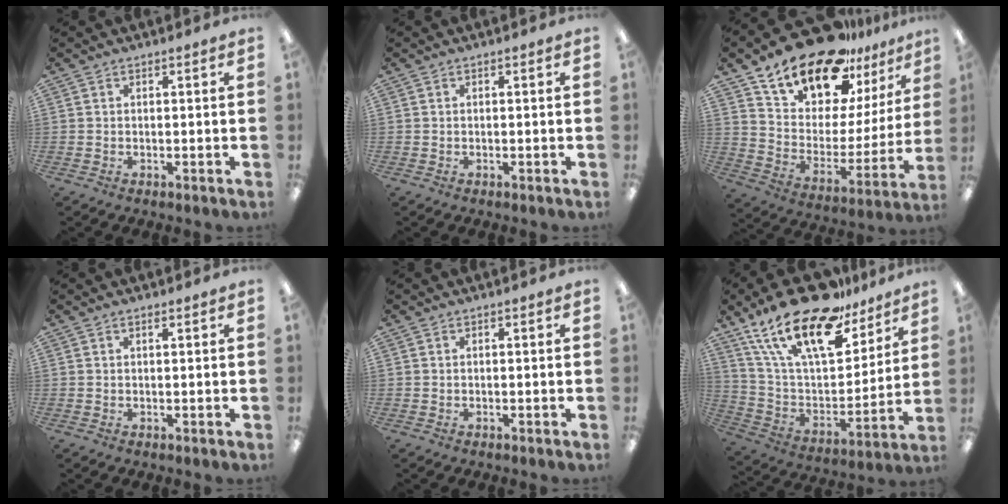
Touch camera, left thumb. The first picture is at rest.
{"total": 0.0}
{"total": 18.6, "force": [16.5, 6.8, 5.4], "torque": [-0.125, -0.133, 0.294]}
{"total": 0.5, "force": [0.4, 0.0, 0.3], "torque": [-0.008, 0.000, 0.008]}
{"total": 0.0}
{"total": 24.1, "force": [16.8, 9.9, 14.2], "torque": [-0.263, -0.105, 0.286]}